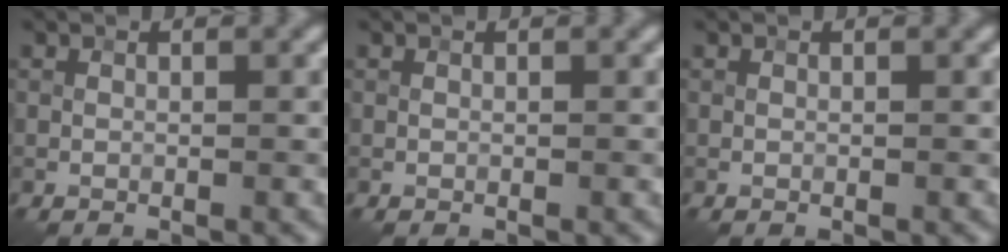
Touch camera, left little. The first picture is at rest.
{"total": 0.0}
{"total": 0.0}